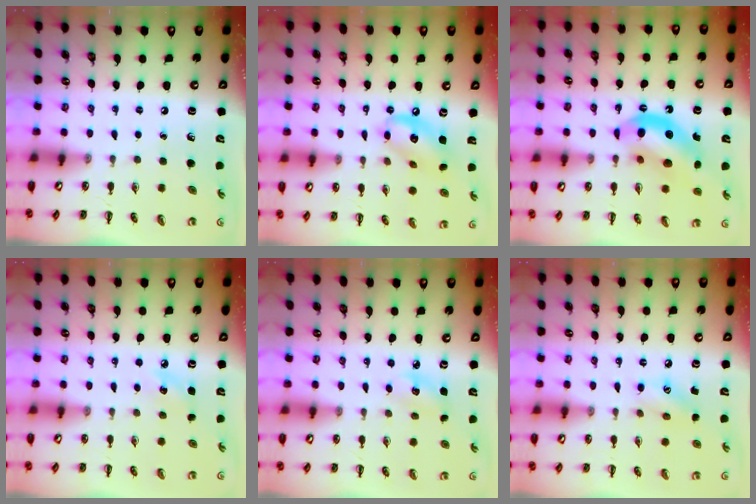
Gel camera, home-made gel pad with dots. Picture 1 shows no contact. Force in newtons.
{"total": 10.6, "press": 10.4, "slide": 1.7}
{"total": 14.0, "press": 13.5, "slide": 3.6}
{"total": 5.0, "press": 4.8, "slide": 1.5}
{"total": 4.1, "press": 4.0, "slide": 0.9}
{"total": 6.6, "press": 6.5, "slide": 1.0}